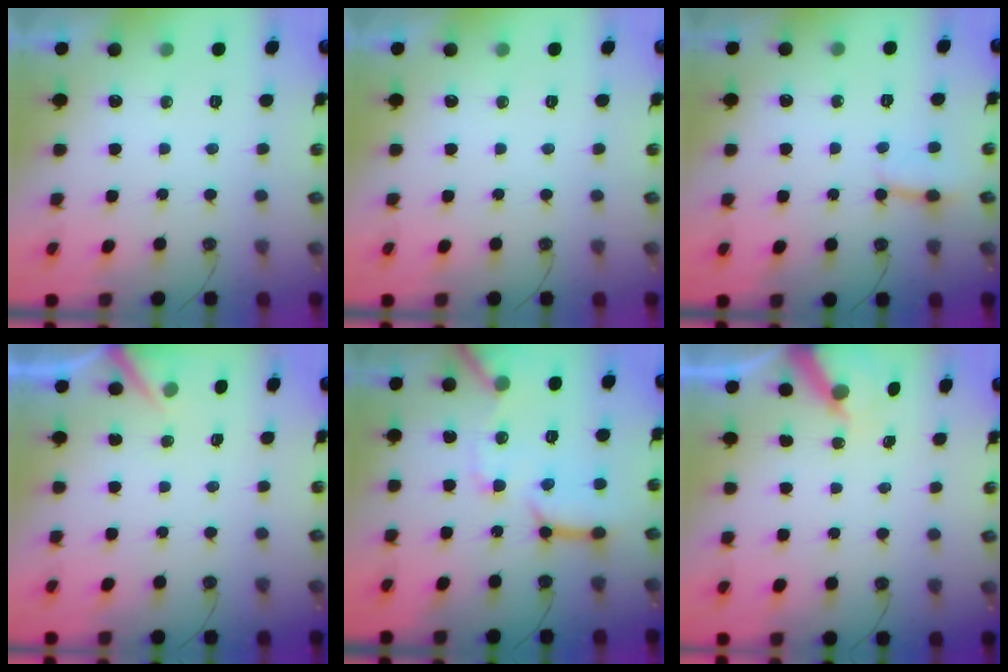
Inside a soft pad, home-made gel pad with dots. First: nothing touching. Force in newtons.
{"total": 0.0}
{"total": 2.8, "press": 2.8, "slide": 0.2}
{"total": 3.7, "press": 3.7, "slide": 0.2}
{"total": 15.1, "press": 15.0, "slide": 1.9}
{"total": 6.6, "press": 6.6, "slide": 0.4}